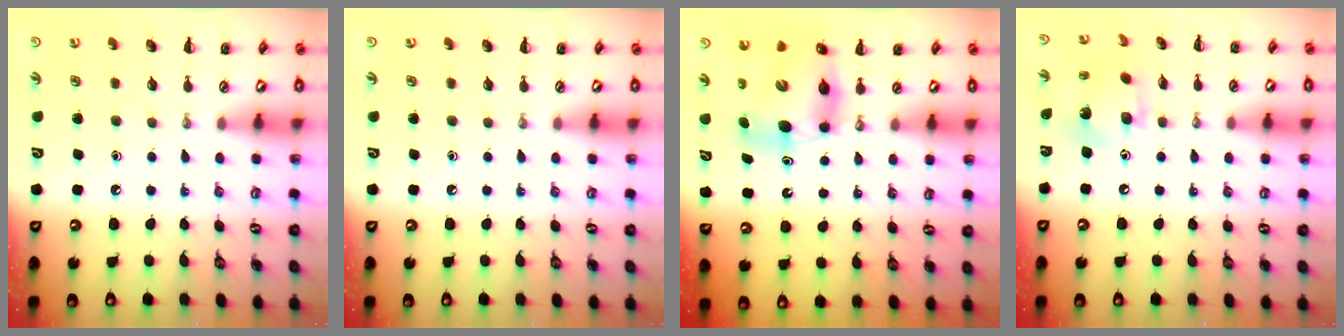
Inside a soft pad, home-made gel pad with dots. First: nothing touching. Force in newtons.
{"total": 0.0}
{"total": 7.1, "press": 6.8, "slide": 2.0}
{"total": 7.5, "press": 7.5, "slide": 0.5}